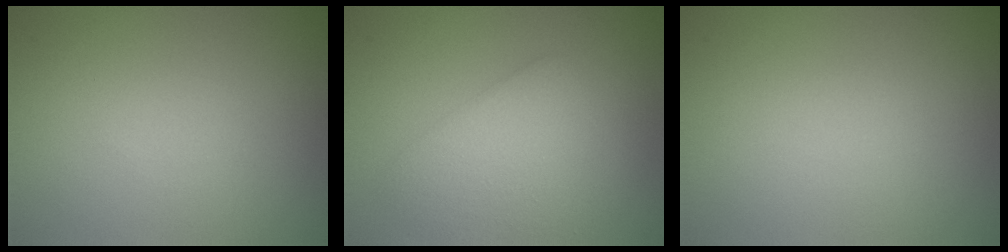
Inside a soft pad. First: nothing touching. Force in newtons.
{"total": 4.4, "press": 4.4, "slide": 0.1}
{"total": 0.0}